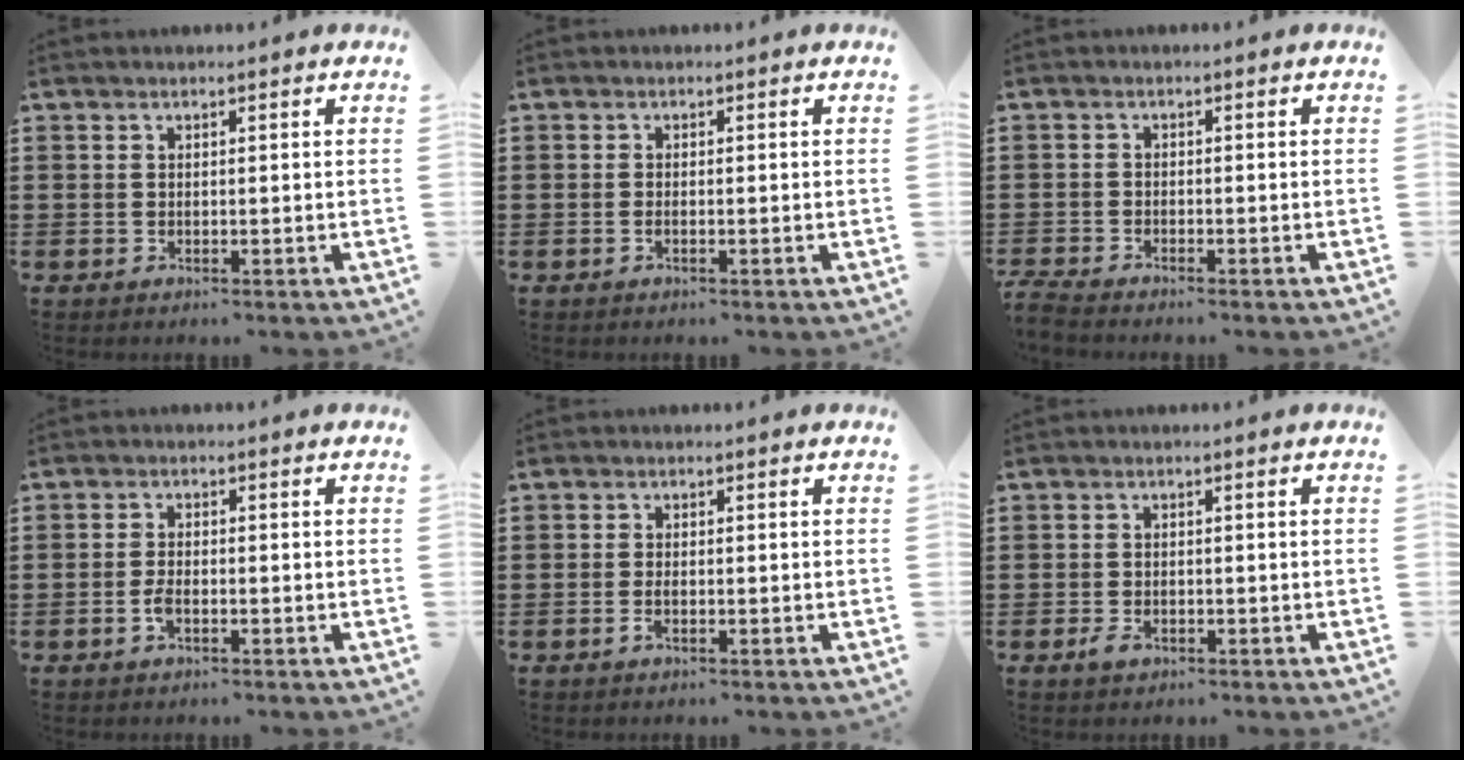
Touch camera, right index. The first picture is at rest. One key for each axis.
{"total": 0.6, "fx": -0.4, "fy": 0.0, "fz": 0.5, "tx": -0.009, "ty": -0.002, "tz": -0.007}
{"total": 2.1, "fx": -2.1, "fy": 0.0, "fz": 0.1, "tx": -0.013, "ty": -0.002, "tz": -0.046}
{"total": 2.4, "fx": -1.1, "fy": 0.8, "fz": 1.9, "tx": -0.052, "ty": -0.004, "tz": -0.024}
{"total": 1.4, "fx": -0.6, "fy": 0.3, "fz": 1.2, "tx": -0.032, "ty": -0.008, "tz": -0.011}
{"total": 1.6, "fx": -0.9, "fy": 1.0, "fz": 1.0, "tx": -0.026, "ty": -0.003, "tz": -0.018}